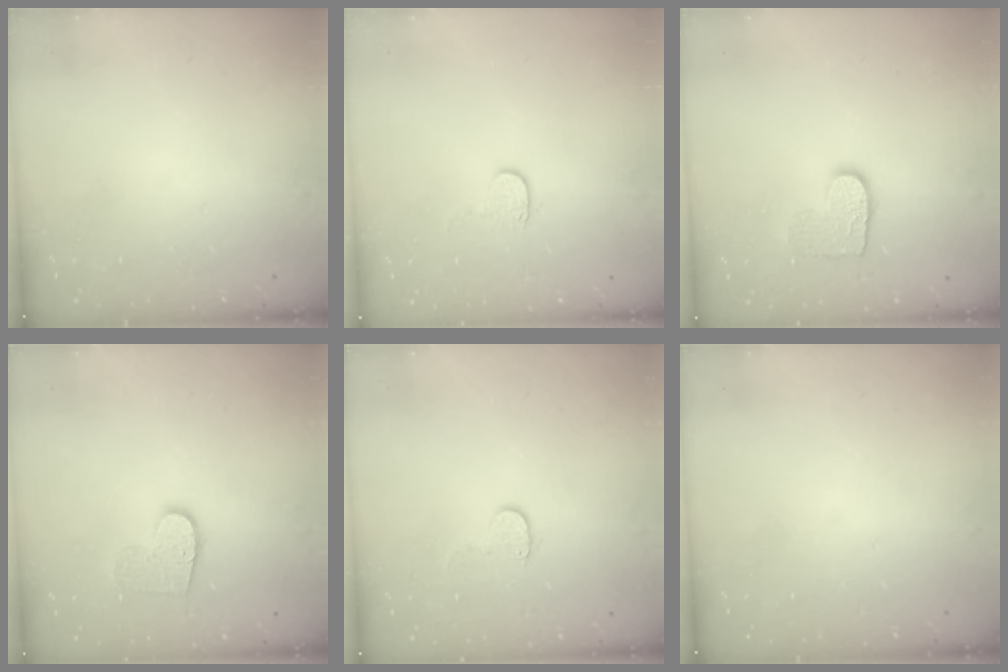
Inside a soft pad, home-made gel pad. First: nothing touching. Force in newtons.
{"total": 4.7, "press": 4.7, "slide": 0.5}
{"total": 8.9, "press": 8.9, "slide": 0.4}
{"total": 10.0, "press": 10.0, "slide": 0.6}
{"total": 4.6, "press": 4.6, "slide": 0.4}
{"total": 0.0}